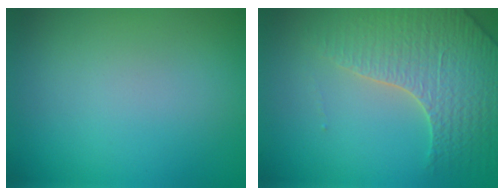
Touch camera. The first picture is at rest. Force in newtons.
{"total": 4.5, "press": 4.4, "slide": 1.2}